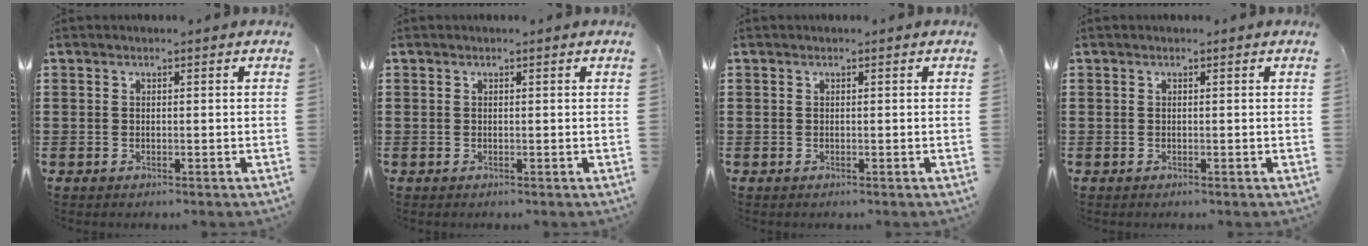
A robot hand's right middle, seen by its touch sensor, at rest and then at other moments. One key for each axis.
{"total": 0.0}
{"total": 0.0}
{"total": 0.0}